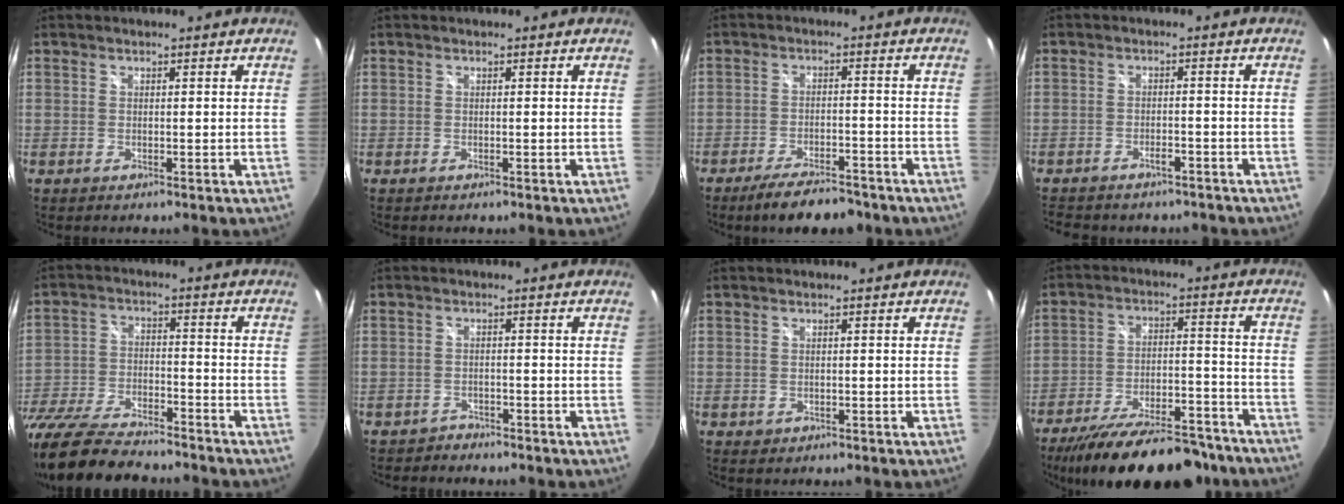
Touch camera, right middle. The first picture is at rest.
{"total": 0.0}
{"total": 8.9, "force": [-7.2, 2.5, 4.6], "torque": [-0.097, -0.009, -0.113]}
{"total": 7.6, "force": [-6.4, 3.0, 2.8], "torque": [-0.070, -0.009, -0.091]}
{"total": 20.1, "force": [-16.6, 5.1, 10.1], "torque": [-0.216, -0.046, -0.289]}
{"total": 1.9, "force": [-1.6, 0.8, -0.3], "torque": [0.001, 0.004, -0.031]}
{"total": 0.7, "force": [0.0, 0.6, 0.3], "torque": [-0.003, -0.003, 0.000]}
{"total": 23.7, "force": [-19.6, 7.0, 11.4], "torque": [-0.205, -0.017, -0.274]}